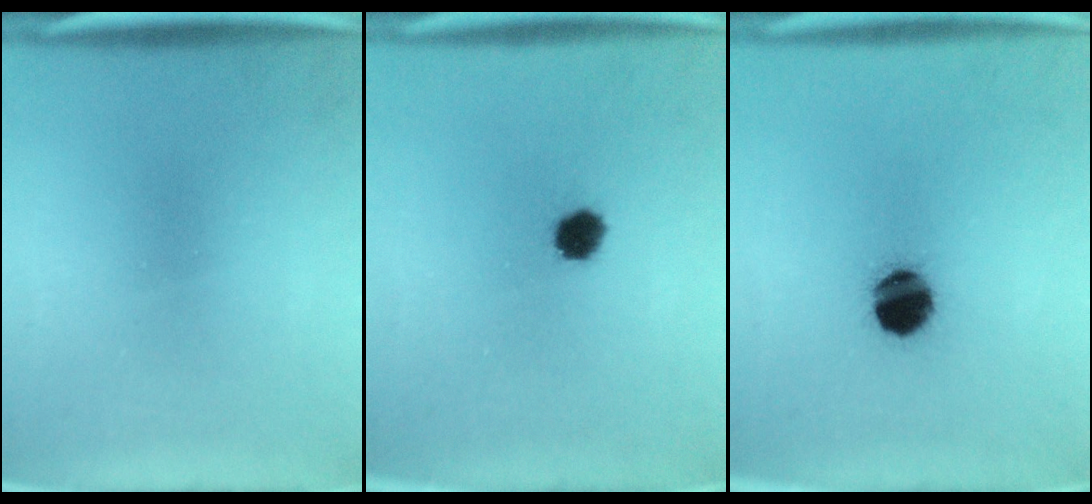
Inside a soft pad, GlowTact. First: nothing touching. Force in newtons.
{"total": 4.2}
{"total": 9.4}